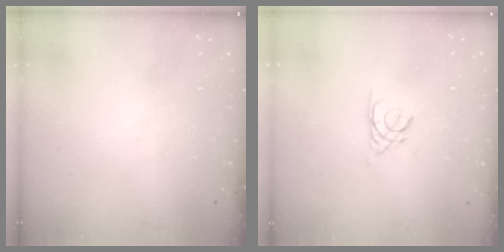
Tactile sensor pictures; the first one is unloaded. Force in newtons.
{"total": 2.2, "press": 2.2, "slide": 0.4}